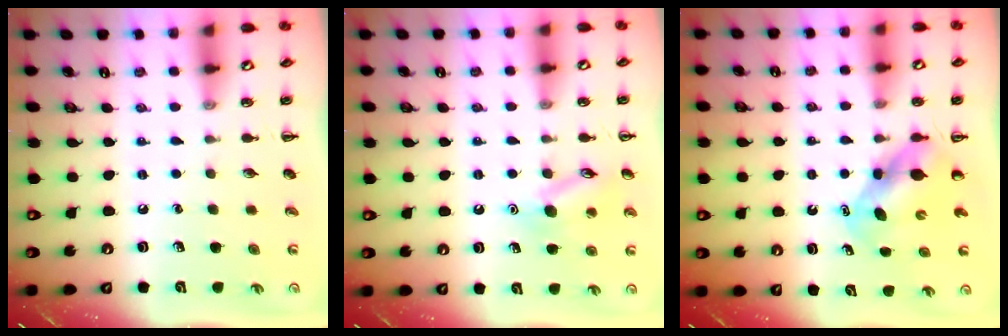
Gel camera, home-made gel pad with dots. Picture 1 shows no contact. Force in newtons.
{"total": 10.6, "press": 10.6, "slide": 0.9}
{"total": 6.1, "press": 6.0, "slide": 1.0}